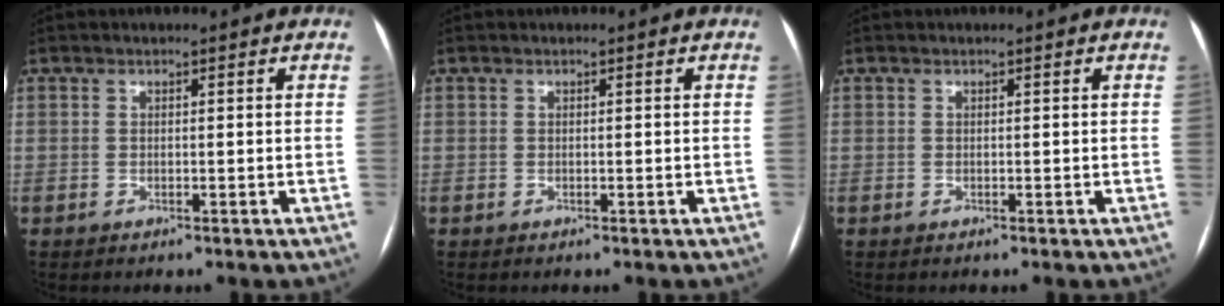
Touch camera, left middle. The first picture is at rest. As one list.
[{"total": 0.0}, {"total": 0.0}]